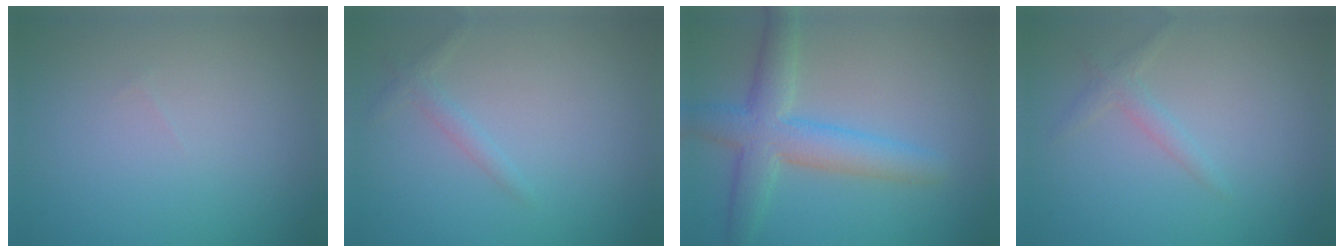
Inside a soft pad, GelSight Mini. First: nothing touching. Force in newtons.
{"total": 1.1, "press": 1.1, "slide": 0.0}
{"total": 5.4, "press": 5.3, "slide": 0.2}
{"total": 1.4, "press": 1.4, "slide": 0.1}